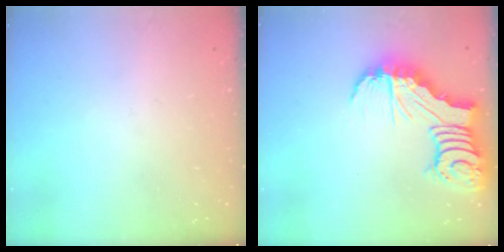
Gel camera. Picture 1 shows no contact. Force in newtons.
{"total": 12.0, "press": 11.9, "slide": 1.3}